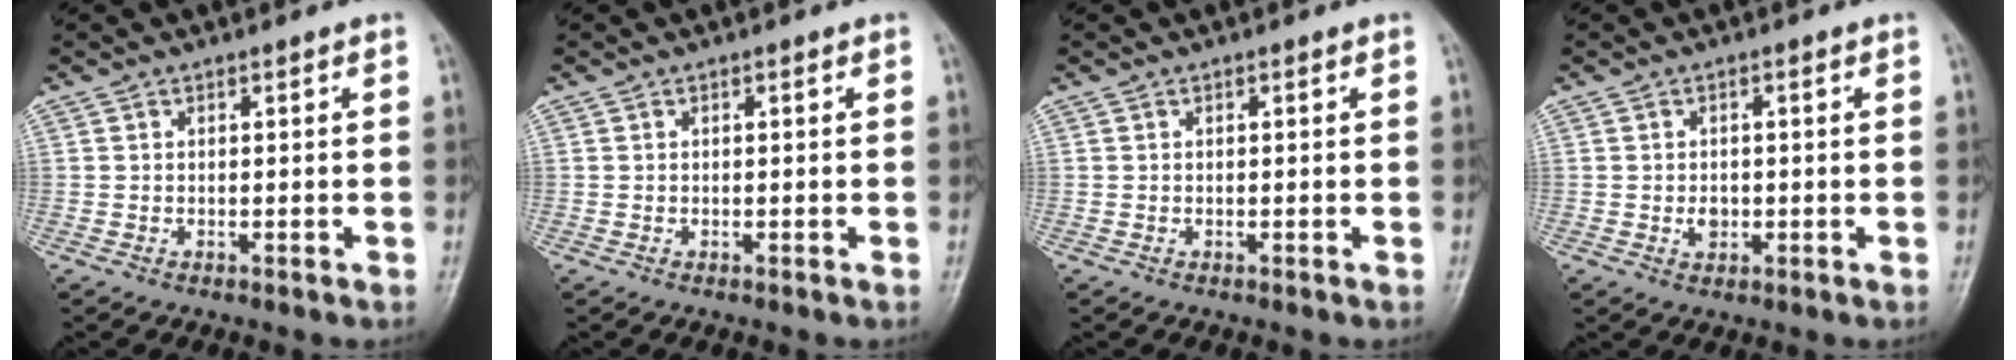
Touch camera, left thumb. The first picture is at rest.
{"total": 0.0}
{"total": 0.0}
{"total": 2.4, "force": [-0.4, 1.9, 1.5], "torque": [-0.014, 0.001, -0.004]}